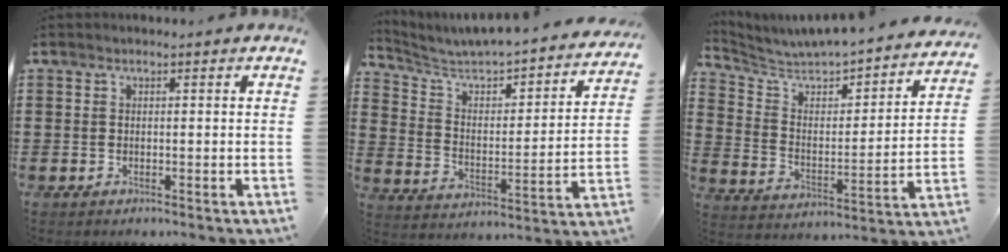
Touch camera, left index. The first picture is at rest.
{"total": 3.5, "force": [3.0, 1.1, 1.4], "torque": [-0.051, -0.036, 0.038]}
{"total": 3.6, "force": [3.3, 1.2, 0.6], "torque": [-0.040, -0.041, 0.044]}